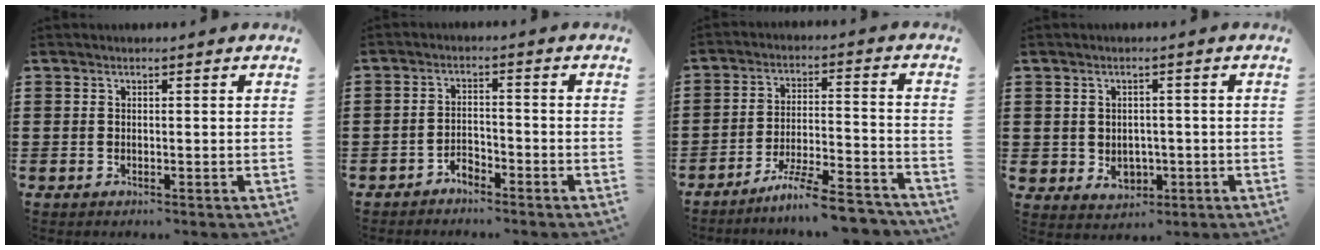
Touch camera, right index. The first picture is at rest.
{"total": 2.5, "force": [-2.3, 0.8, 0.5], "torque": [-0.017, 0.006, -0.049]}
{"total": 8.4, "force": [-7.3, 0.2, 4.0], "torque": [-0.071, 0.005, -0.140]}
{"total": 3.2, "force": [-0.2, 2.9, 1.2], "torque": [-0.027, 0.003, -0.007]}